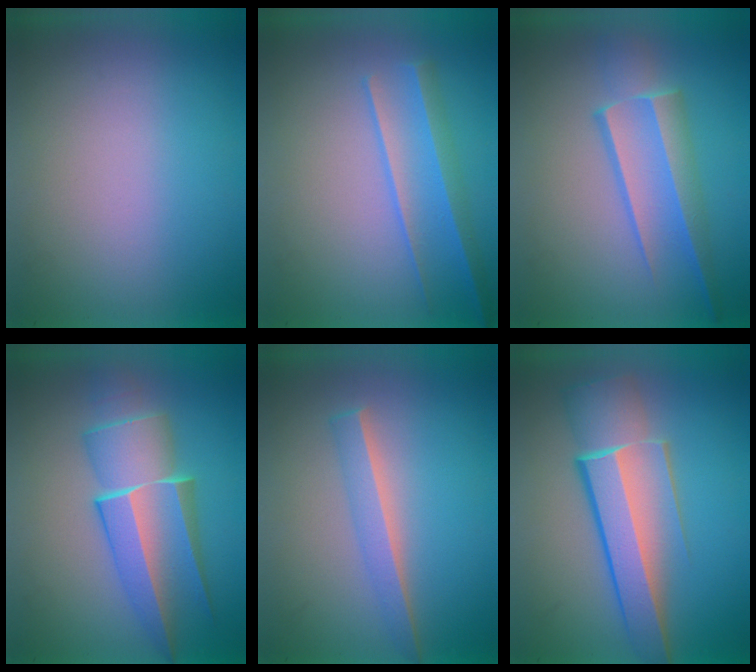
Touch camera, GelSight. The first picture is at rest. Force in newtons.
{"total": 2.2}
{"total": 3.1}
{"total": 6.2}
{"total": 2.4}
{"total": 6.1}